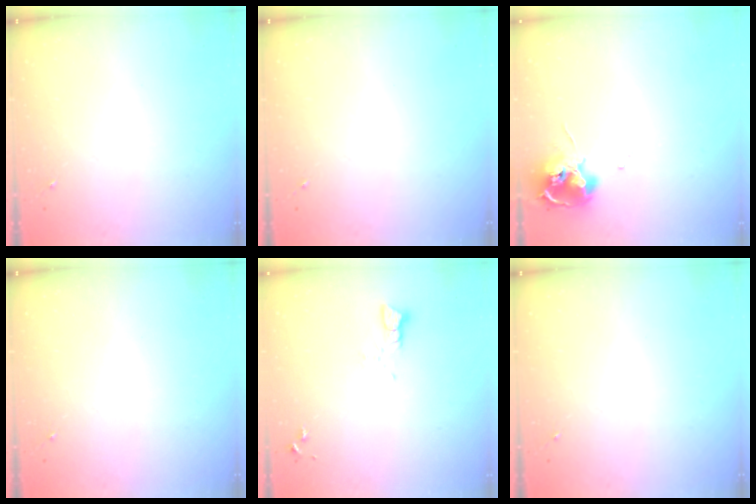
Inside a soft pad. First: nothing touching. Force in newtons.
{"total": 0.0}
{"total": 12.1, "press": 12.0, "slide": 1.2}
{"total": 0.0}
{"total": 3.3, "press": 3.3, "slide": 0.1}
{"total": 0.0}